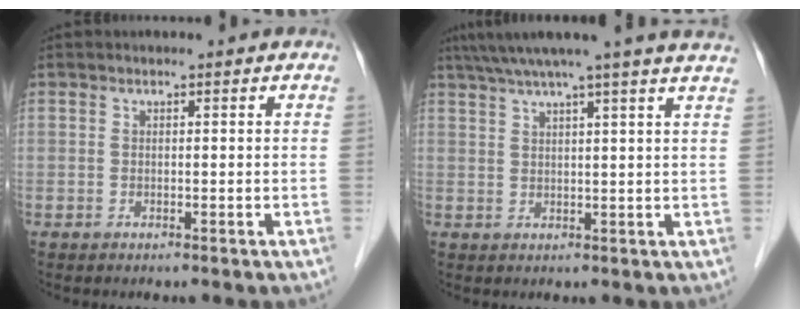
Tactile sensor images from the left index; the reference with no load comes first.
{"total": 13.4, "force": [11.4, -1.1, 6.9], "torque": [-0.116, 0.019, 0.140]}